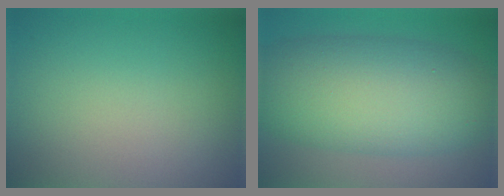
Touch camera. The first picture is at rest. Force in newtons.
{"total": 10.9, "press": 10.9, "slide": 0.3}